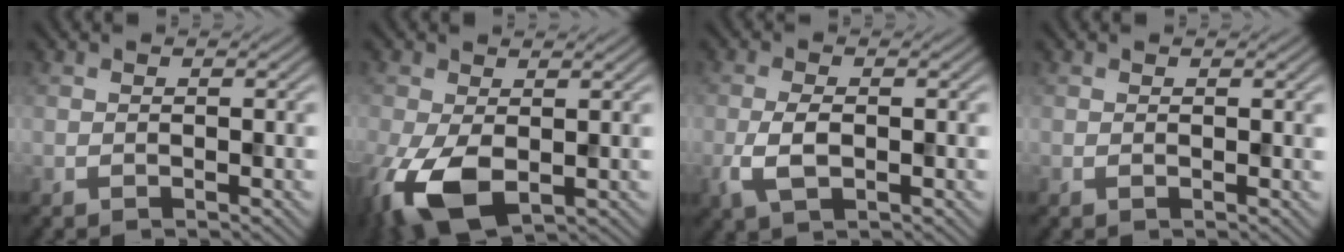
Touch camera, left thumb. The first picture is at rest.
{"total": 8.8, "force": [-2.5, 5.1, 6.7], "torque": [-0.173, -0.026, -0.045]}
{"total": 4.0, "force": [-0.8, 1.9, 3.4], "torque": [-0.083, -0.005, -0.017]}
{"total": 0.5, "force": [0.4, 0.2, 0.2], "torque": [0.000, 0.000, 0.007]}